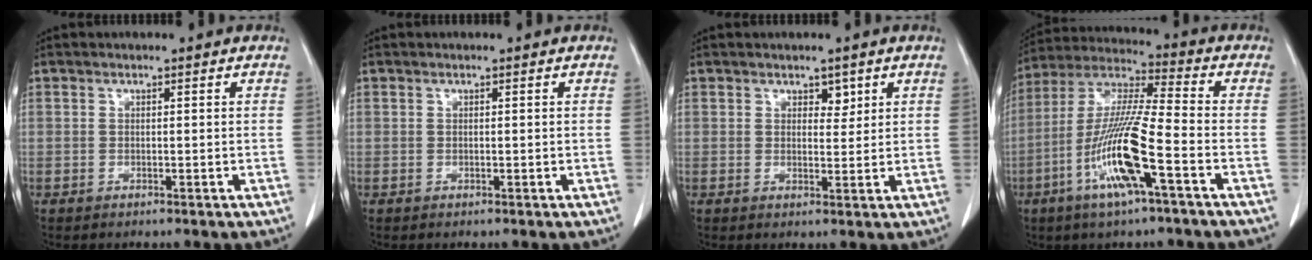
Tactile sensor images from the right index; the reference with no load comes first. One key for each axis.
{"total": 0.0}
{"total": 2.7, "fx": 1.5, "fy": 1.8, "fz": 1.5, "tx": -0.023, "ty": 0.004, "tz": 0.027}
{"total": 15.2, "fx": -5.6, "fy": 1.0, "fz": 14.1, "tx": -0.289, "ty": -0.010, "tz": -0.110}